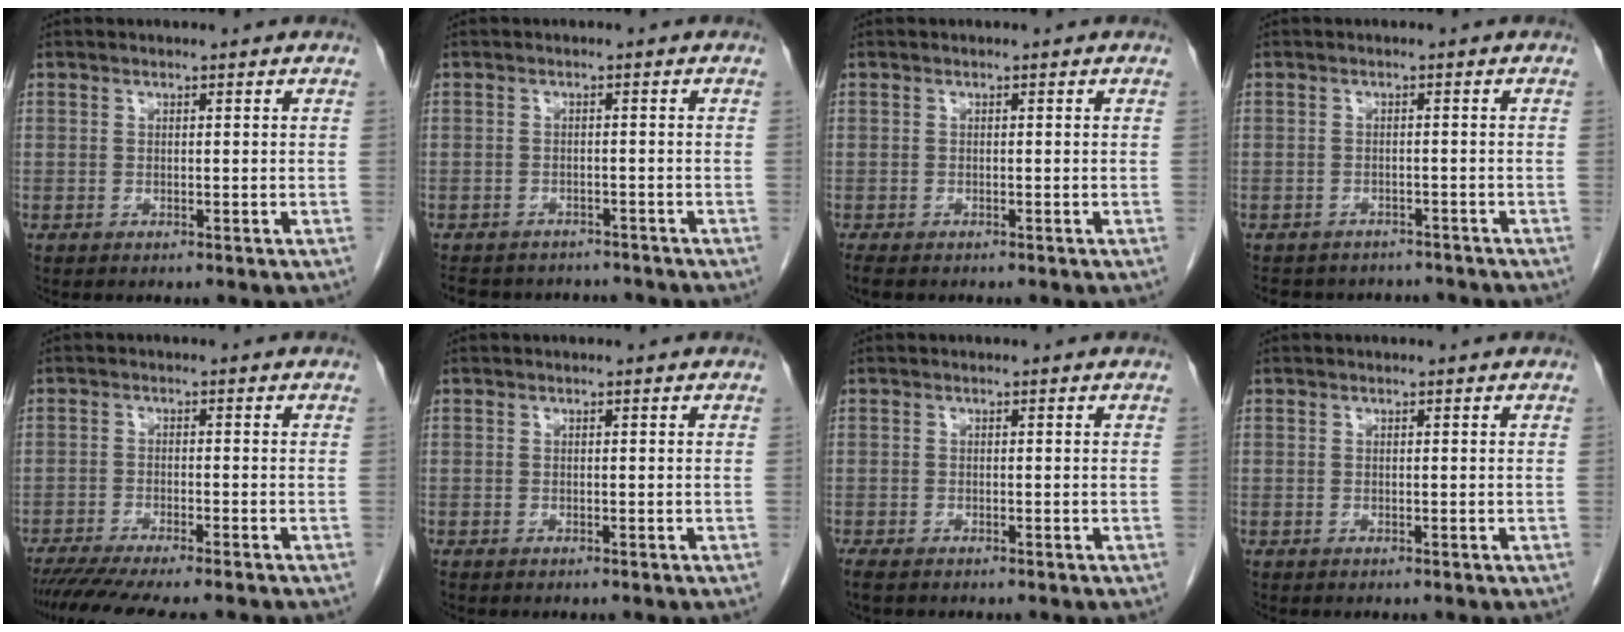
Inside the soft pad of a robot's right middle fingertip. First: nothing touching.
{"total": 9.5, "force": [-8.6, 3.4, 2.1], "torque": [-0.039, 0.008, -0.107]}
{"total": 2.2, "force": [-1.7, 0.7, 1.1], "torque": [-0.021, -0.008, -0.026]}
{"total": 8.4, "force": [-7.7, 3.2, 1.4], "torque": [-0.021, 0.010, -0.093]}
{"total": 11.0, "force": [-9.5, 0.4, 5.6], "torque": [-0.068, -0.020, -0.146]}
{"total": 0.0}
{"total": 2.3, "force": [-1.8, 0.8, 1.2], "torque": [-0.027, -0.009, -0.026]}
{"total": 0.0}